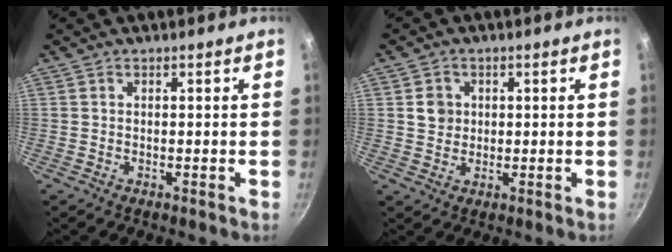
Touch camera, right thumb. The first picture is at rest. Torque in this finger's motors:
{"motor_torque": [0.01, 1.35, 0.60, -0.42, -0.01]}